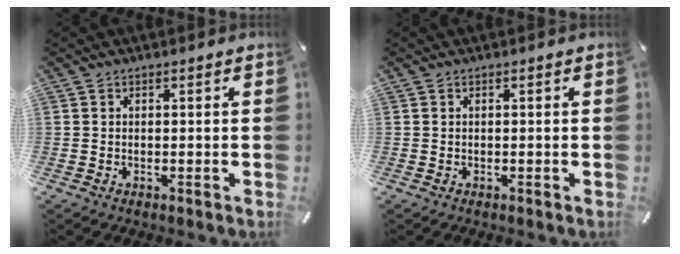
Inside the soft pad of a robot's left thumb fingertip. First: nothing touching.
{"total": 0.0}